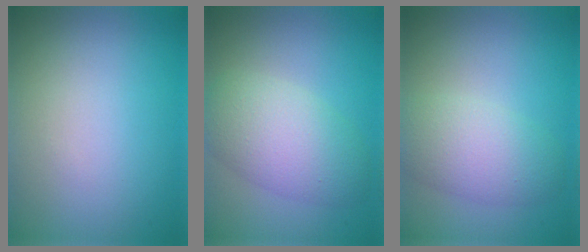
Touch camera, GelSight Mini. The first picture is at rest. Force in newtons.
{"total": 5.5, "press": 5.5, "slide": 0.2}
{"total": 4.3, "press": 4.3, "slide": 0.2}